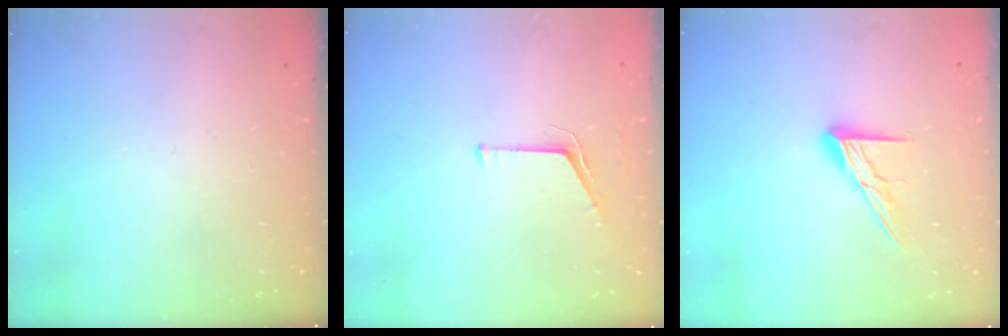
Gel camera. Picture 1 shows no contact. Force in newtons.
{"total": 4.6, "press": 4.5, "slide": 0.3}
{"total": 10.4, "press": 10.4, "slide": 0.6}